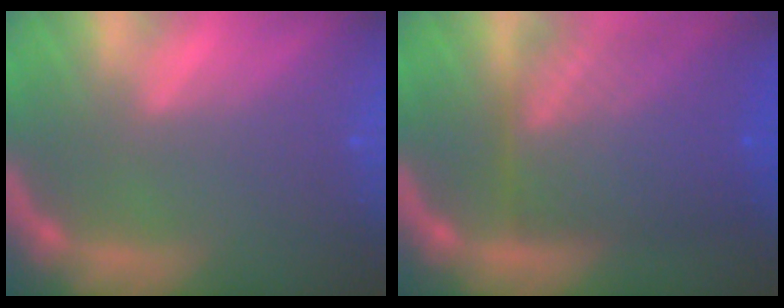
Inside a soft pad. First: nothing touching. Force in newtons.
{"total": 10.0}